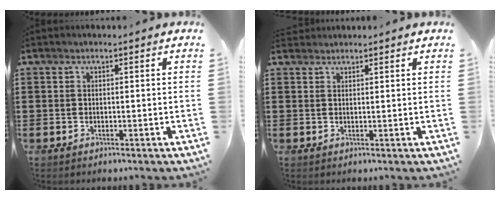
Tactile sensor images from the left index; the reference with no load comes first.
{"total": 1.3, "force": [1.3, 0.2, 0.0], "torque": [-0.003, 0.002, 0.025]}